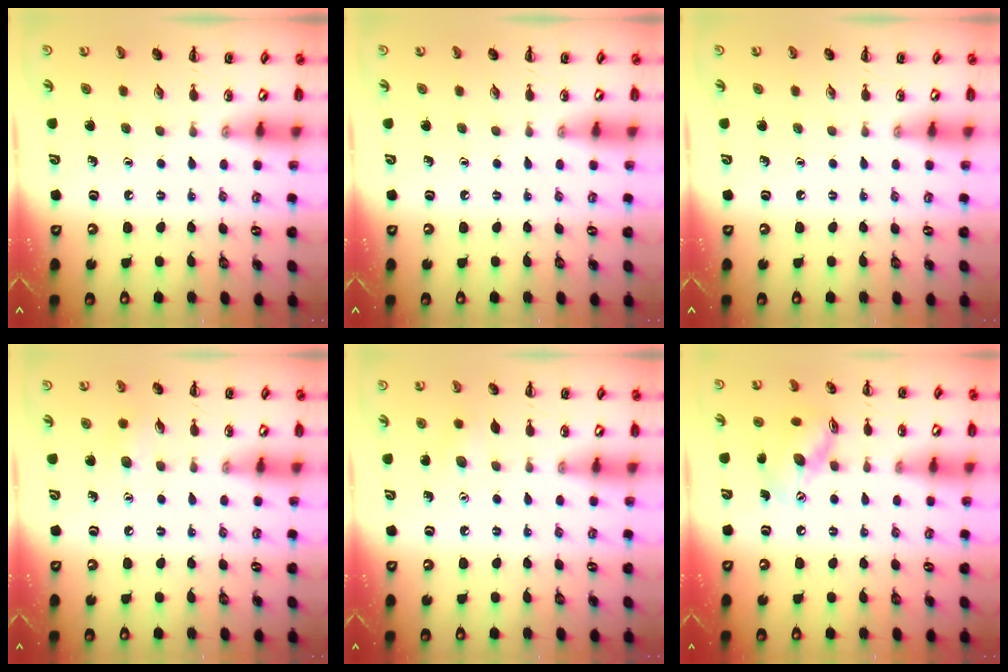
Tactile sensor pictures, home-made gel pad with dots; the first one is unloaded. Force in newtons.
{"total": 0.0}
{"total": 0.0}
{"total": 5.9, "press": 5.7, "slide": 1.5}
{"total": 5.5, "press": 5.4, "slide": 1.1}
{"total": 11.7, "press": 11.7, "slide": 1.2}